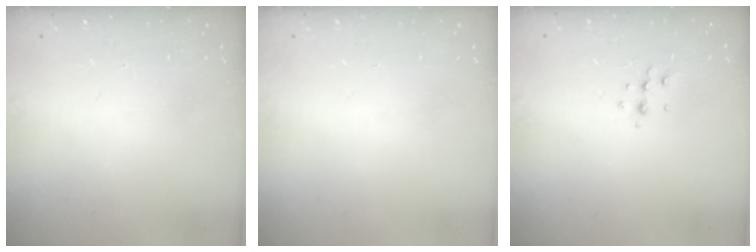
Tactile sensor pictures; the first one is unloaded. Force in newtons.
{"total": 0.0}
{"total": 4.8, "press": 4.7, "slide": 1.1}